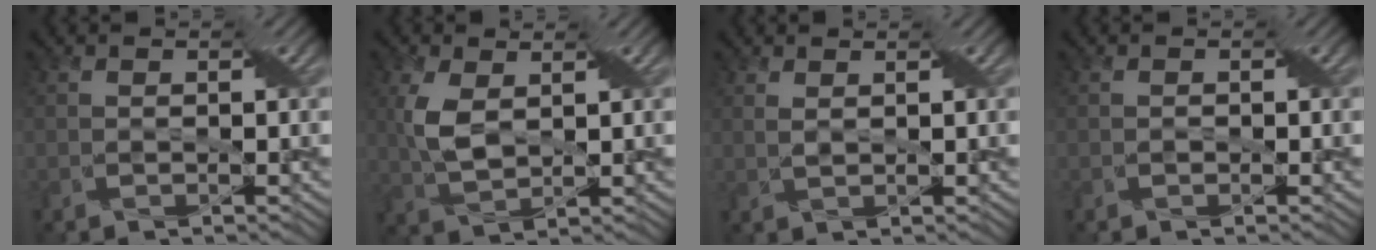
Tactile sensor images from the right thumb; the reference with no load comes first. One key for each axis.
{"total": 4.9, "fx": 1.3, "fy": 2.7, "fz": 3.9, "tx": -0.101, "ty": 0.004, "tz": 0.029}
{"total": 1.1, "fx": 0.9, "fy": 0.3, "fz": 0.6, "tx": -0.012, "ty": -0.006, "tz": 0.018}
{"total": 0.0}